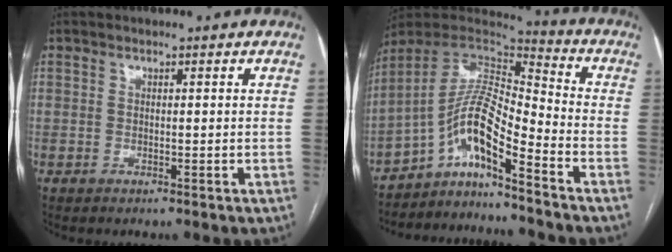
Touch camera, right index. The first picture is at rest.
{"total": 11.8, "force": [-7.2, 1.4, 9.2], "torque": [-0.176, 0.023, -0.129]}